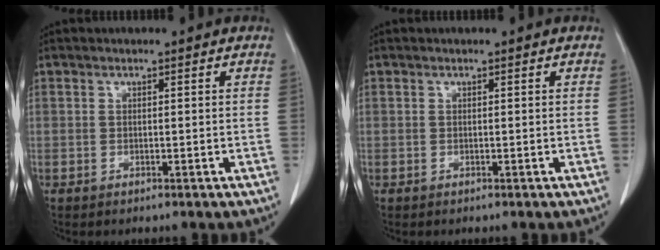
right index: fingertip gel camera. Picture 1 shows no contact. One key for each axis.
{"total": 0.0}